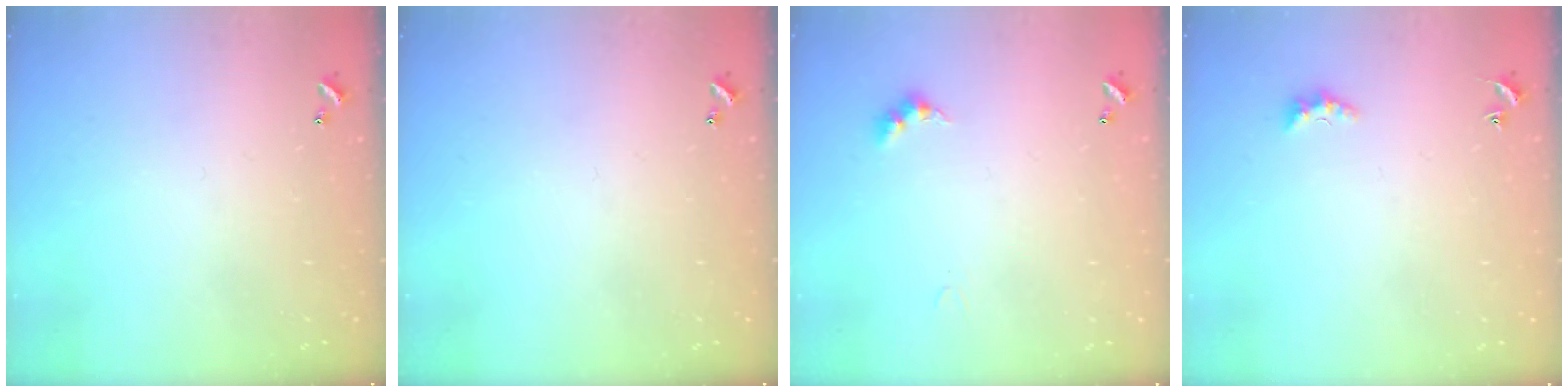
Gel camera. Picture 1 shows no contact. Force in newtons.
{"total": 0.0}
{"total": 2.8, "press": 2.8, "slide": 0.5}
{"total": 2.6, "press": 2.5, "slide": 0.6}